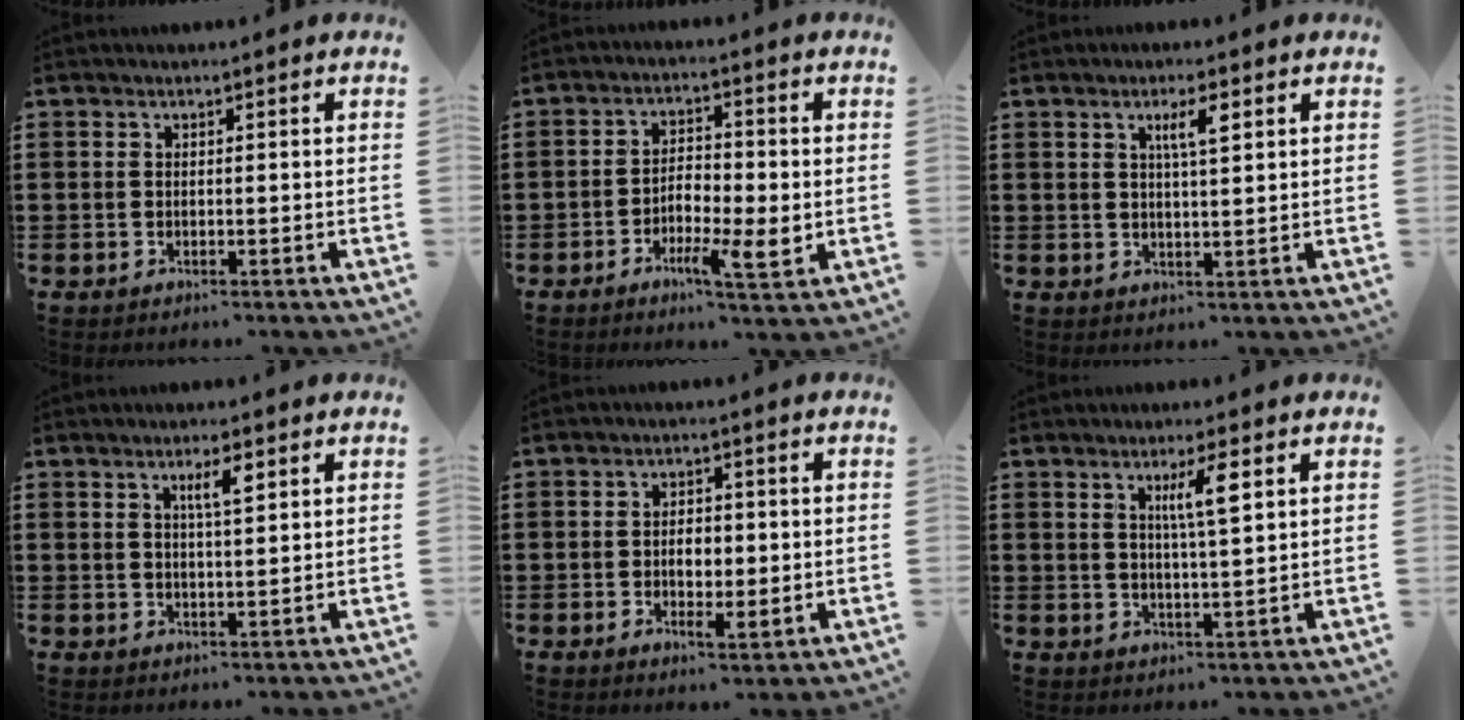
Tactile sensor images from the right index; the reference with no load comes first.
{"total": 5.6, "force": [-1.9, 2.1, 4.8], "torque": [-0.087, 0.001, -0.034]}
{"total": 3.9, "force": [1.7, 0.8, 3.4], "torque": [-0.064, 0.004, 0.024]}
{"total": 3.5, "force": [1.7, 0.7, 3.0], "torque": [-0.055, 0.002, 0.026]}
{"total": 3.7, "force": [-0.2, 2.1, 3.1], "torque": [-0.045, 0.000, -0.009]}
{"total": 5.0, "force": [2.2, 0.6, 4.5], "torque": [-0.087, 0.003, 0.031]}